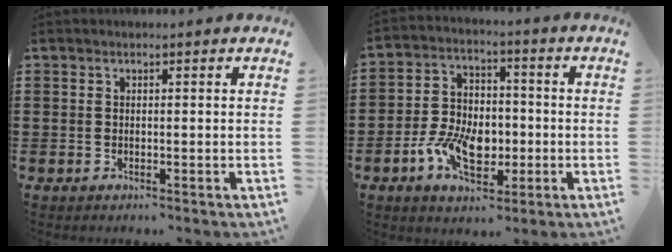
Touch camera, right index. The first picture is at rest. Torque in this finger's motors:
{"motor_torque": [1.86, 0.28, 0.50, 0.15]}